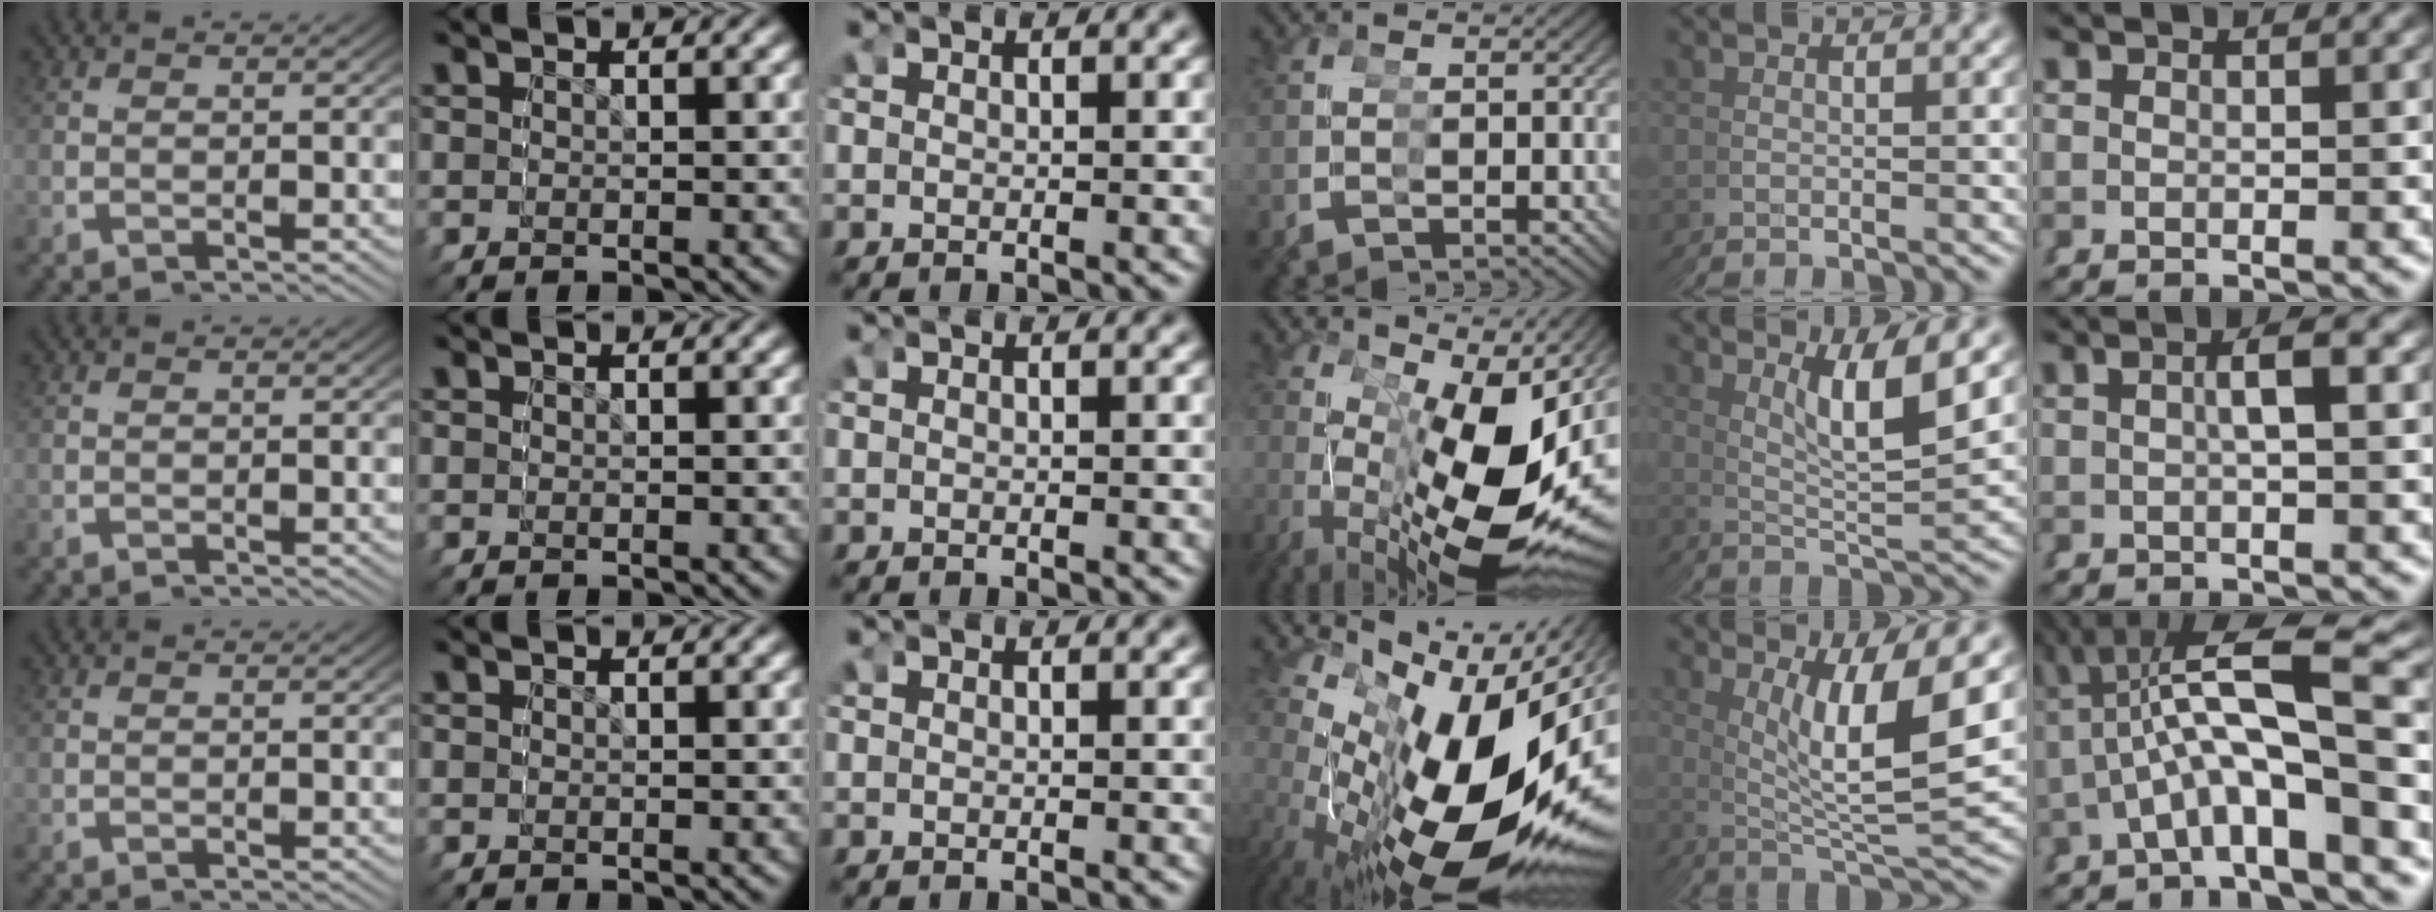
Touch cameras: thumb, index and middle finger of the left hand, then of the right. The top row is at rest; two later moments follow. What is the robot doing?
{"motion": "grasp_and_lifting", "object": "cubes"}